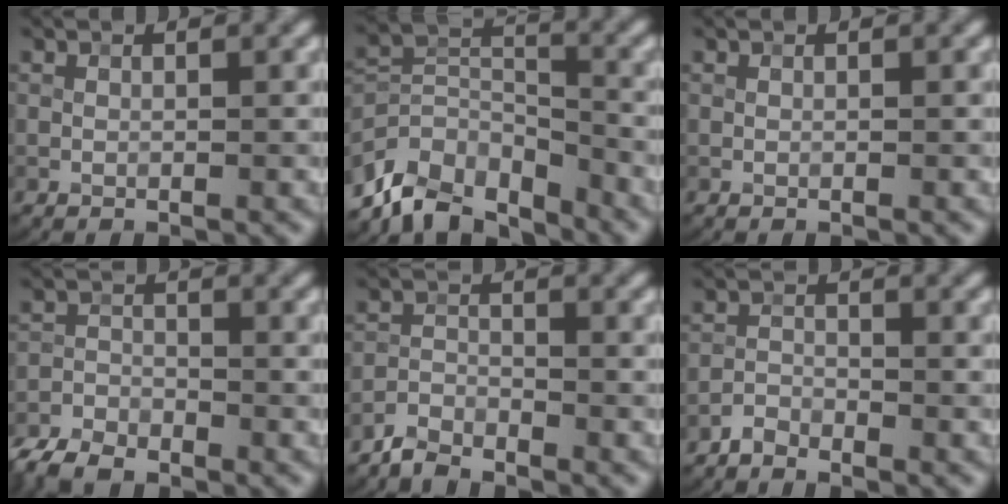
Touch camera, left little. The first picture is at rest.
{"total": 7.9, "force": [-6.5, 3.4, 2.9], "torque": [-0.041, -0.010, -0.132]}
{"total": 0.0}
{"total": 4.0, "force": [-3.6, 1.5, 1.1], "torque": [-0.018, -0.014, -0.079]}
{"total": 2.1, "force": [-2.1, 0.4, 0.0], "torque": [0.001, 0.003, -0.050]}
{"total": 1.5, "force": [-1.5, 0.4, 0.0], "torque": [0.007, 0.004, -0.032]}